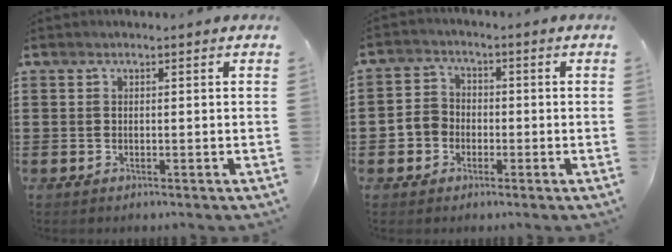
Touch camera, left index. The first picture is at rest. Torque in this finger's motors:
{"motor_torque": [0.23, 0.11, 0.10, 0.03]}